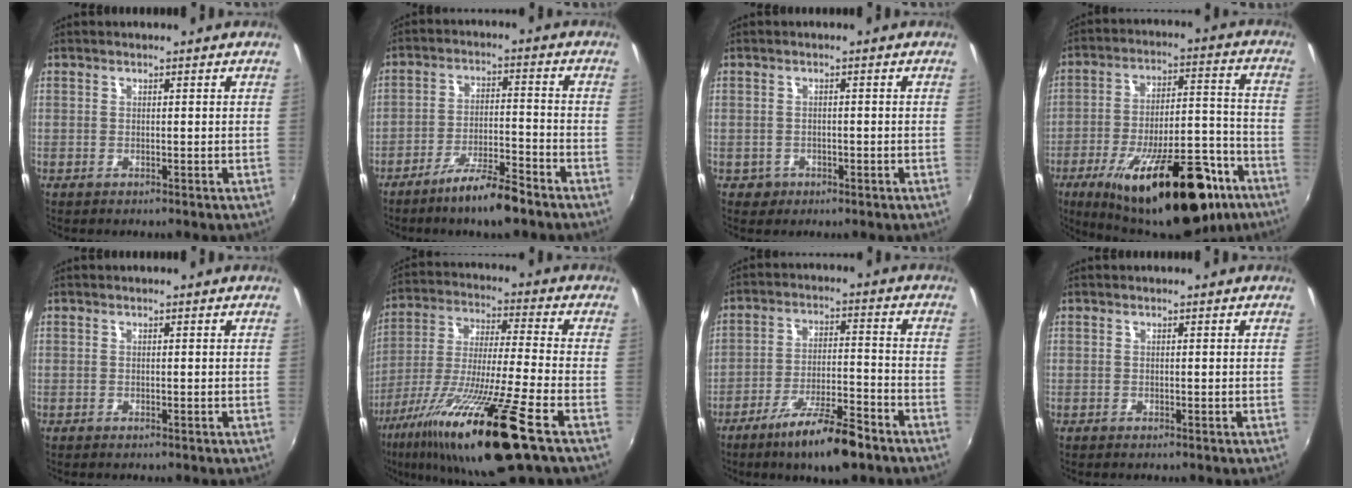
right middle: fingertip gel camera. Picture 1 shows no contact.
{"total": 7.9, "force": [-6.1, 0.9, 4.9], "torque": [-0.098, 0.002, -0.103]}
{"total": 2.3, "force": [-0.7, 2.1, 0.6], "torque": [-0.017, -0.003, -0.008]}
{"total": 26.3, "force": [-16.0, 9.3, 18.7], "torque": [-0.293, -0.012, -0.225]}
{"total": 0.0}
{"total": 21.7, "force": [-12.6, 0.2, 17.6], "torque": [-0.335, -0.052, -0.229]}
{"total": 11.7, "force": [-8.3, 2.3, 8.0], "torque": [-0.149, -0.009, -0.139]}
{"total": 0.0}